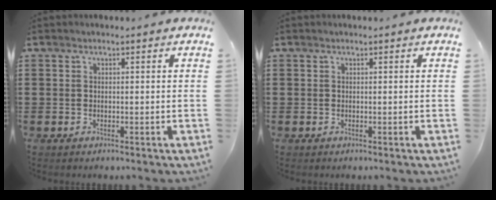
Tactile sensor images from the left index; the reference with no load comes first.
{"total": 0.0}